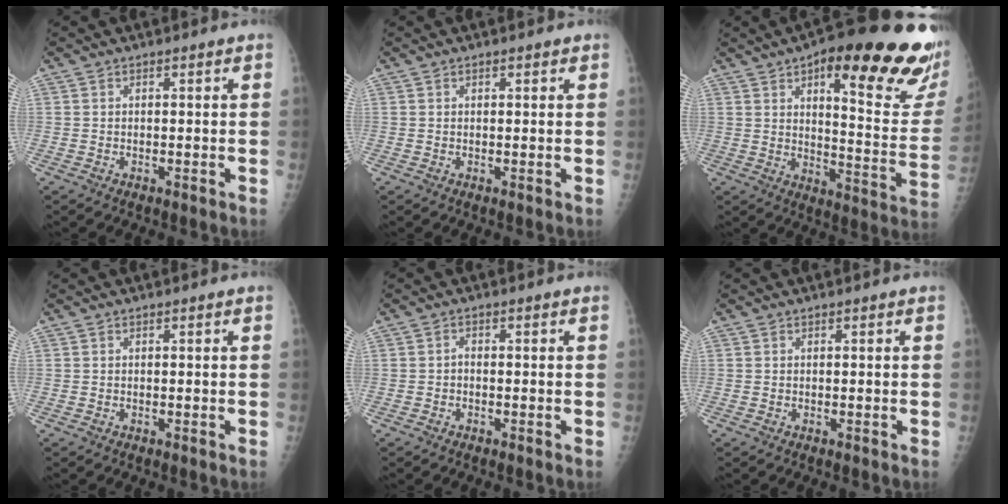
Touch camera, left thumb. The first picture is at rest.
{"total": 0.9, "force": [0.5, 0.4, 0.6], "torque": [-0.008, -0.001, 0.006]}
{"total": 27.2, "force": [15.4, 7.2, 21.2], "torque": [-0.241, -0.062, 0.210]}
{"total": 0.0}
{"total": 1.0, "force": [-0.4, 0.6, 0.6], "torque": [-0.006, 0.003, -0.011]}
{"total": 0.0}